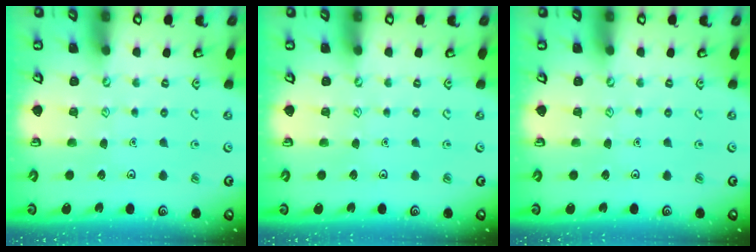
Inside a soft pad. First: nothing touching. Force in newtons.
{"total": 0.0}
{"total": 0.0}